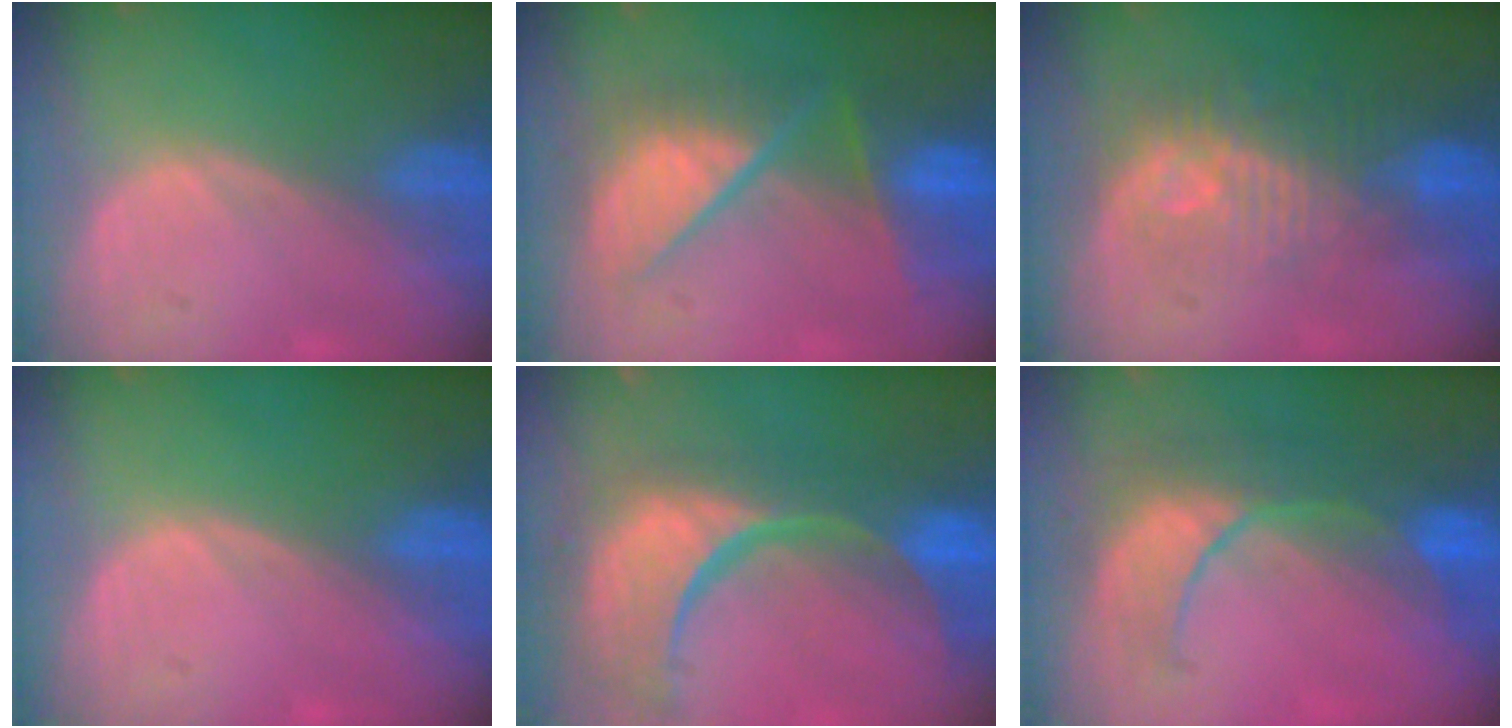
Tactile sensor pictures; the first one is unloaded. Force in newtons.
{"total": 9.0, "press": 9.0, "slide": 0.9}
{"total": 9.8, "press": 8.9, "slide": 4.1}
{"total": 0.0}
{"total": 15.4, "press": 12.2, "slide": 9.5}
{"total": 8.1, "press": 8.1, "slide": 0.7}